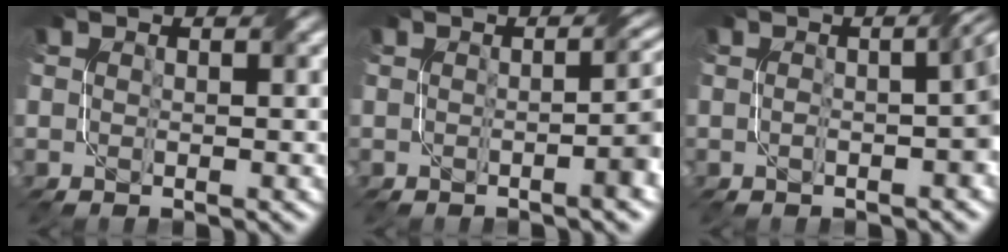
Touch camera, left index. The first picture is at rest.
{"total": 3.7, "force": [-0.7, 0.9, 3.5], "torque": [-0.030, 0.010, -0.014]}
{"total": 4.0, "force": [-0.6, 1.1, 3.8], "torque": [-0.052, 0.008, -0.010]}